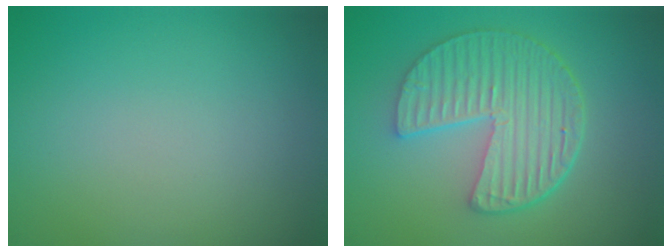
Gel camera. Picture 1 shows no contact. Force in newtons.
{"total": 6.5, "press": 4.8, "slide": 4.4}